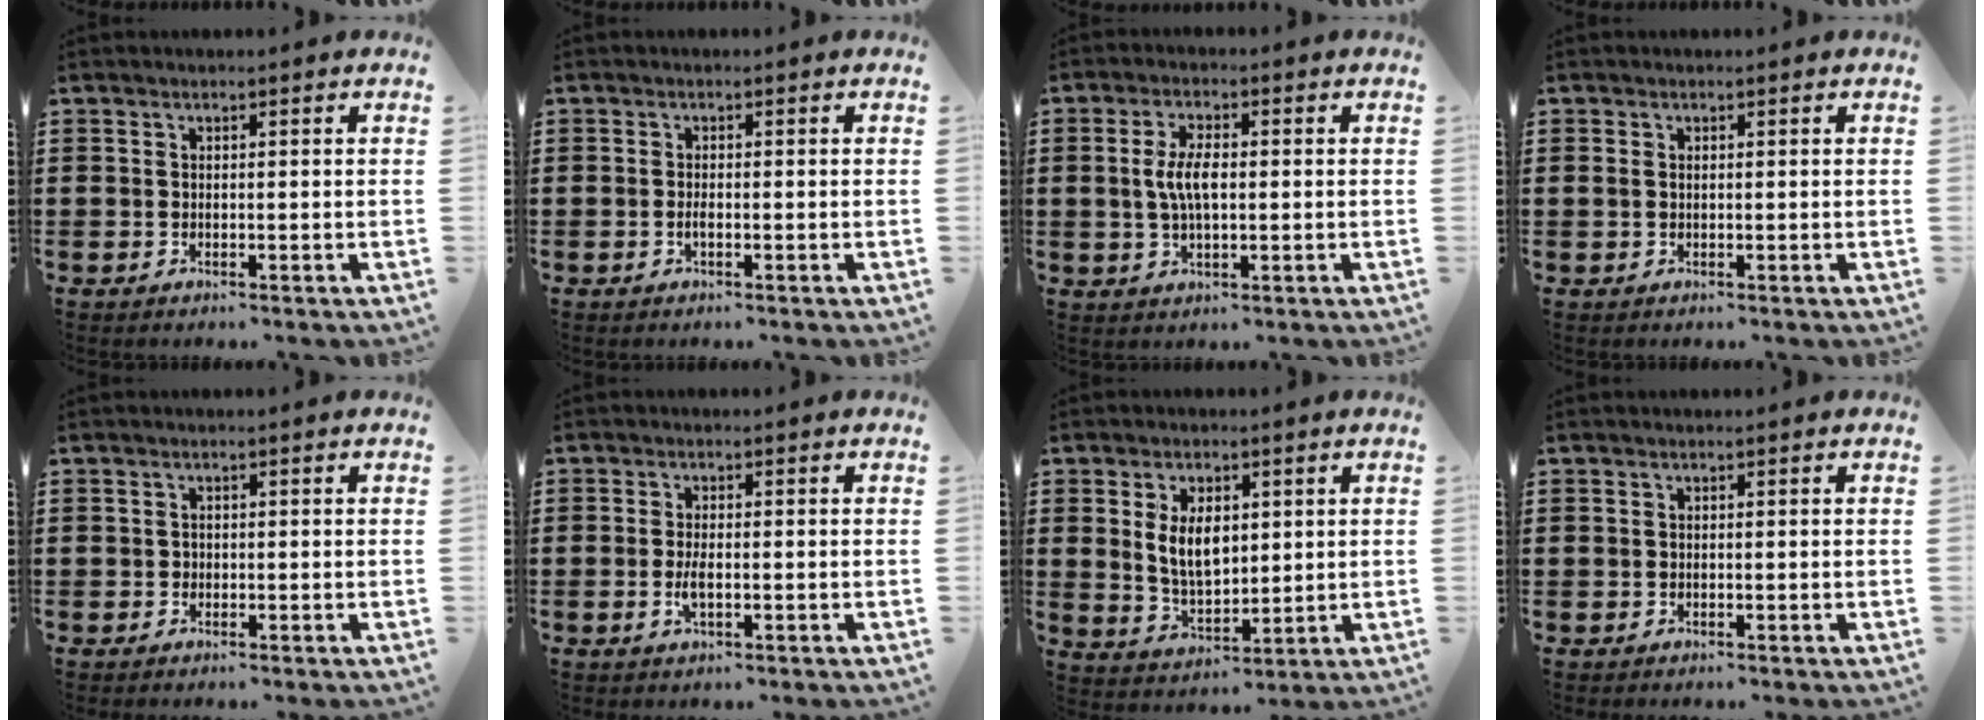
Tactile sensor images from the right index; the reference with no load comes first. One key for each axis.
{"total": 1.0, "fx": -0.4, "fy": 0.3, "fz": 0.9, "tx": -0.017, "ty": -0.001, "tz": -0.006}
{"total": 5.3, "fx": 0.2, "fy": 2.1, "fz": 4.9, "tx": -0.109, "ty": 0.000, "tz": -0.002}
{"total": 0.8, "fx": 0.1, "fy": 0.5, "fz": 0.6, "tx": -0.015, "ty": 0.003, "tz": 0.002}
{"total": 0.6, "fx": -0.1, "fy": 0.5, "fz": 0.2, "tx": -0.004, "ty": 0.002, "tz": -0.003}
{"total": 2.5, "fx": -0.6, "fy": 0.8, "fz": 2.3, "tx": -0.048, "ty": -0.002, "tz": -0.012}
{"total": 7.0, "fx": 1.5, "fy": 4.0, "fz": 5.5, "tx": -0.110, "ty": 0.009, "tz": 0.025}
{"total": 0.0}